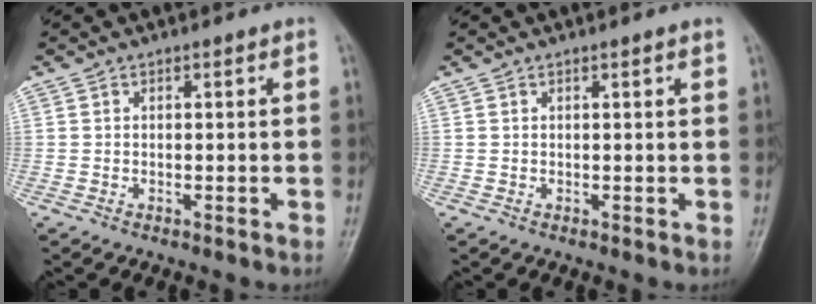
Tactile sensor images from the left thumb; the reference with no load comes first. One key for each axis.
{"total": 0.9, "fx": 0.5, "fy": -0.1, "fz": 0.7, "tx": -0.010, "ty": 0.000, "tz": 0.007}